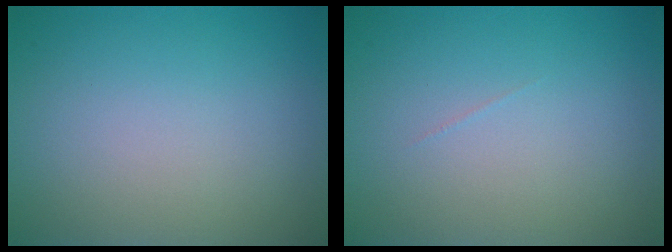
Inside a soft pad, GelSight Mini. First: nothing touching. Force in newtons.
{"total": 0.0}